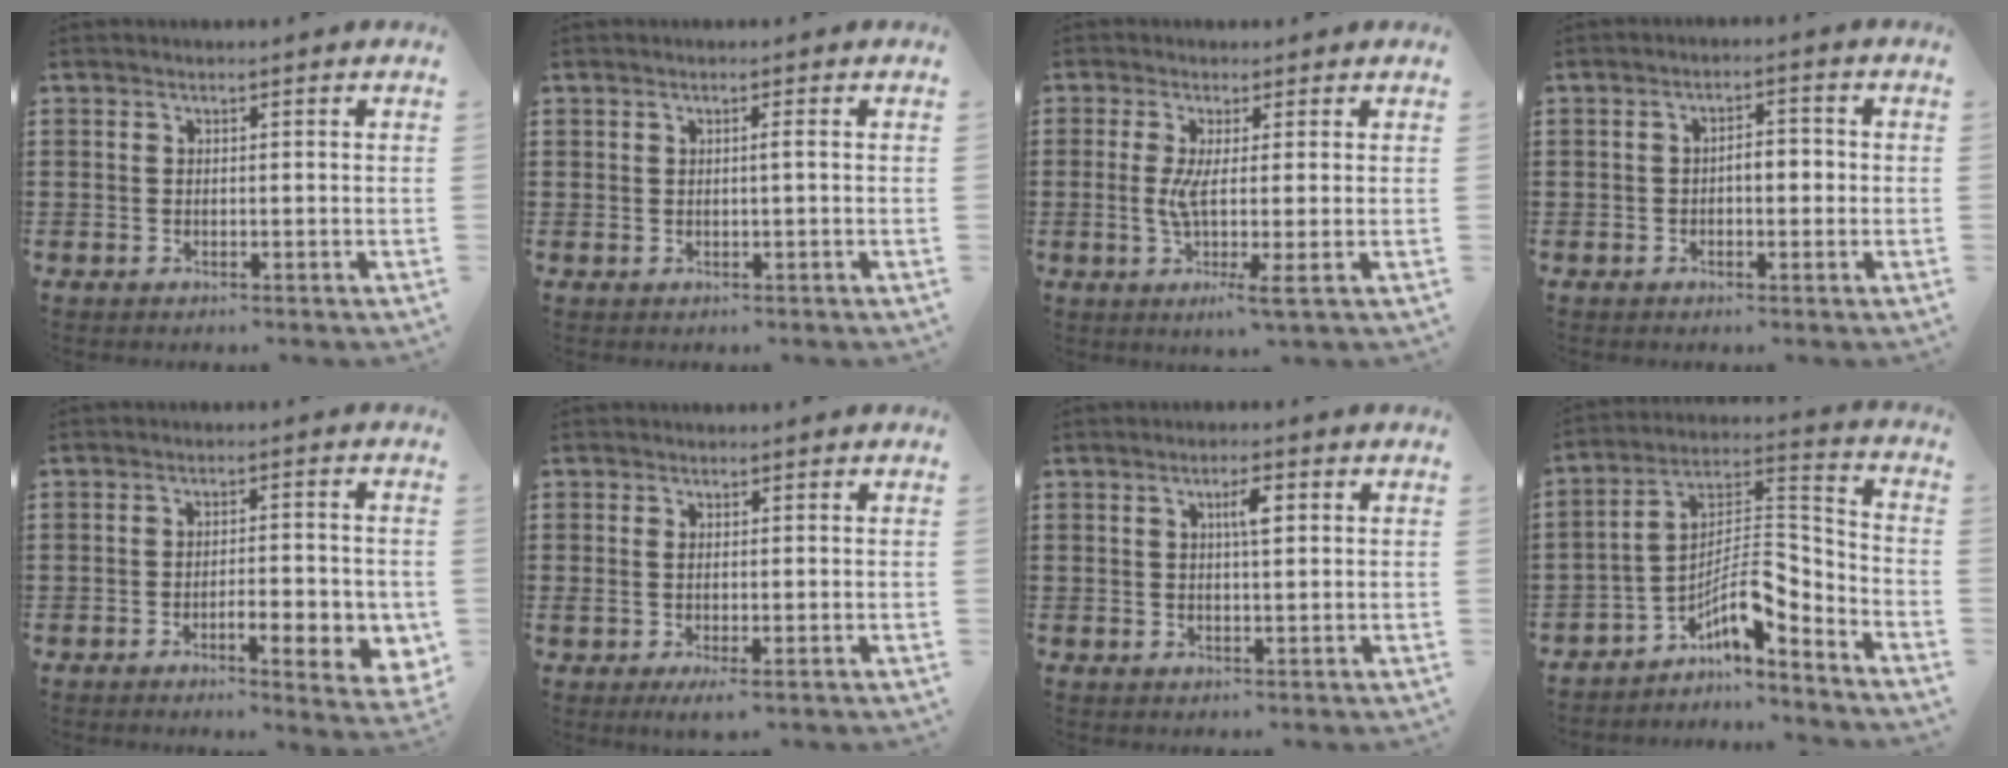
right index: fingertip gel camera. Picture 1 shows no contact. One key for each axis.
{"total": 0.6, "fx": 0.1, "fy": -0.1, "fz": 0.6, "tx": -0.010, "ty": -0.003, "tz": 0.002}
{"total": 4.8, "fx": -0.2, "fy": 0.0, "fz": 4.8, "tx": -0.114, "ty": -0.019, "tz": -0.011}
{"total": 2.9, "fx": -0.6, "fy": 1.4, "fz": 2.5, "tx": -0.048, "ty": 0.006, "tz": -0.013}
{"total": 5.9, "fx": -2.0, "fy": 1.9, "fz": 5.3, "tx": -0.071, "ty": -0.006, "tz": -0.034}
{"total": 1.5, "fx": -0.2, "fy": 0.2, "fz": 1.4, "tx": -0.035, "ty": -0.004, "tz": -0.007}
{"total": 3.3, "fx": 1.0, "fy": 0.9, "fz": 3.1, "tx": -0.054, "ty": 0.005, "tz": 0.012}
{"total": 8.8, "fx": -5.3, "fy": 2.7, "fz": 6.5, "tx": -0.140, "ty": -0.016, "tz": -0.109}